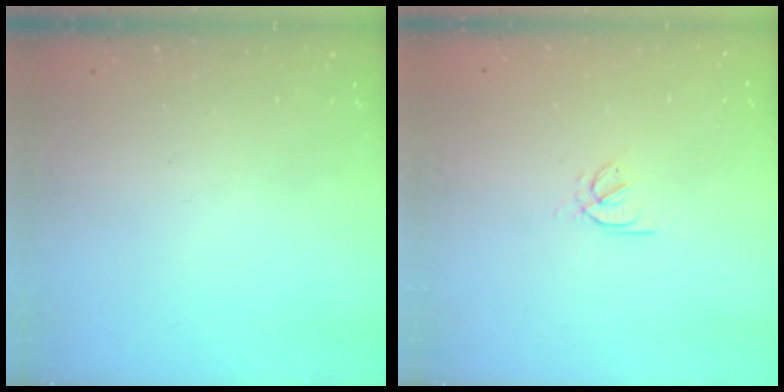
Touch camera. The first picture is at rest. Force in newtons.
{"total": 2.4, "press": 2.4, "slide": 0.5}